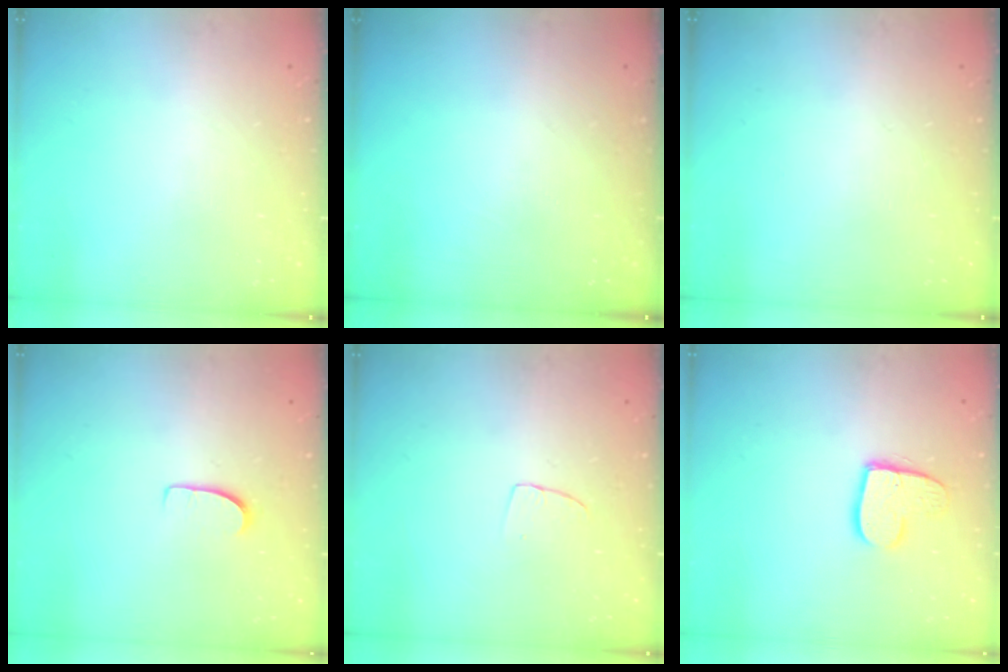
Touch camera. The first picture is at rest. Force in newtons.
{"total": 0.0}
{"total": 0.0}
{"total": 6.7, "press": 6.7, "slide": 0.3}
{"total": 2.9, "press": 2.9, "slide": 0.2}
{"total": 11.6, "press": 11.6, "slide": 1.0}